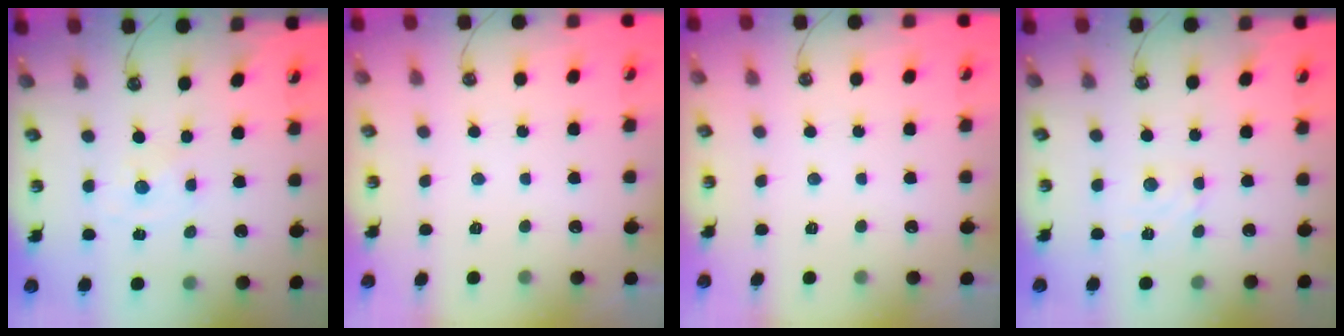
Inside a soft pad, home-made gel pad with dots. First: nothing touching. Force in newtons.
{"total": 0.0}
{"total": 0.0}
{"total": 3.1, "press": 3.0, "slide": 0.4}